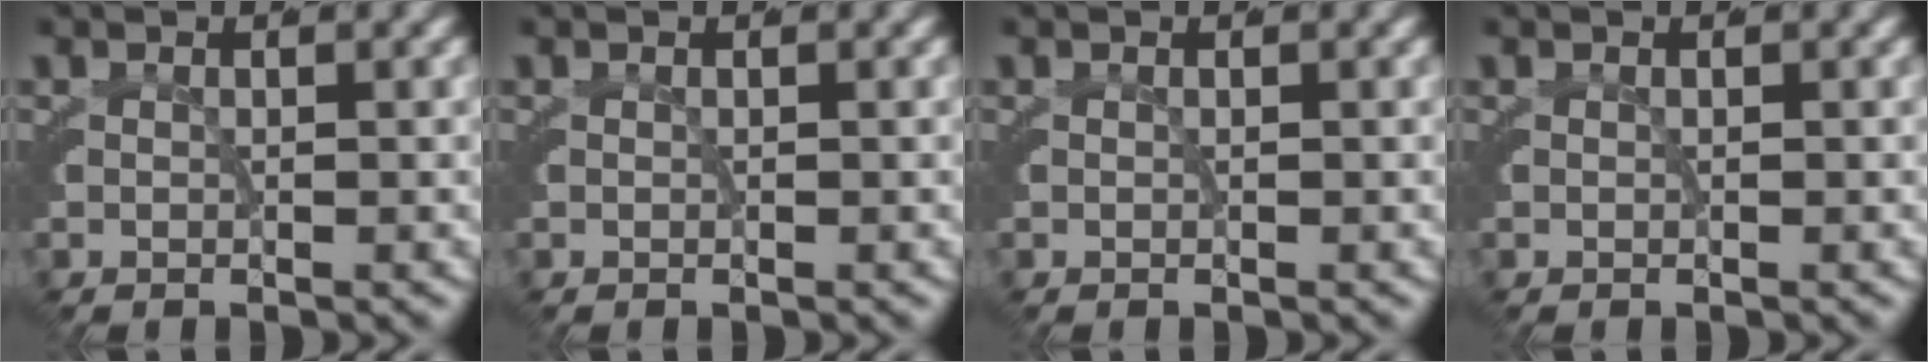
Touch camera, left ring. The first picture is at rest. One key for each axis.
{"total": 0.0}
{"total": 0.0}
{"total": 0.0}